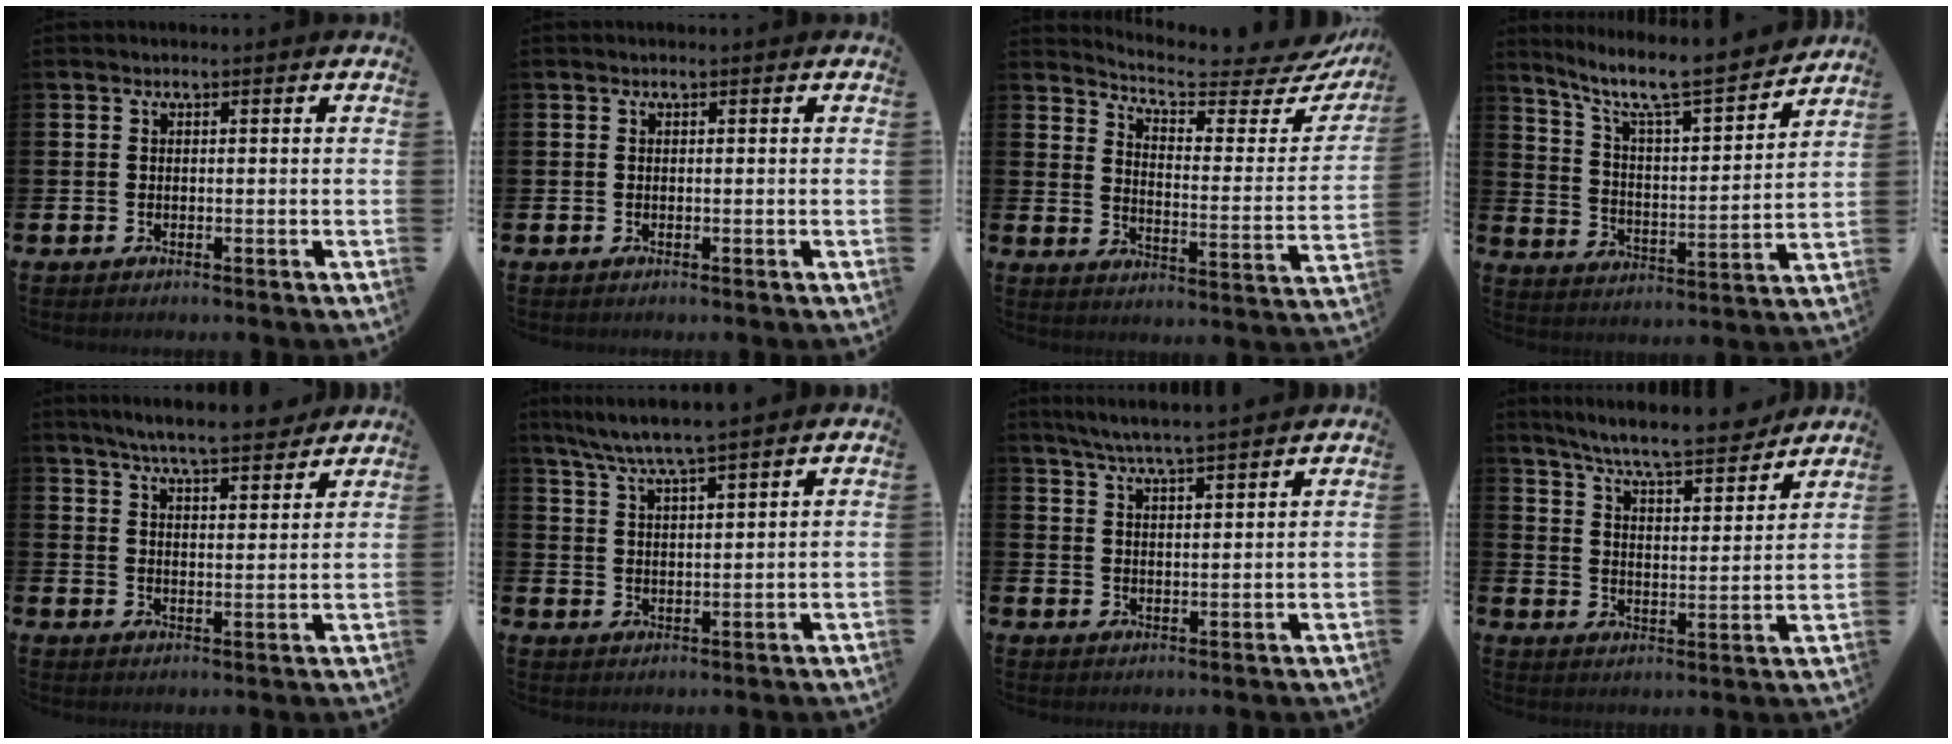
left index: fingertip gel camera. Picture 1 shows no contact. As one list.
[{"total": 0.0}, {"total": 6.3, "force": [5.6, 1.2, 2.6], "torque": [-0.064, -0.050, 0.087]}, {"total": 8.9, "force": [7.7, 1.0, 4.2], "torque": [-0.108, -0.057, 0.126]}, {"total": 6.4, "force": [6.1, 0.3, 1.7], "torque": [-0.040, -0.042, 0.105]}, {"total": 6.1, "force": [5.8, -0.3, 2.1], "torque": [-0.062, -0.022, 0.103]}, {"total": 5.6, "force": [5.4, -0.4, 1.6], "torque": [-0.050, -0.026, 0.096]}, {"total": 8.2, "force": [7.7, 0.4, 2.8], "torque": [-0.078, -0.055, 0.131]}]